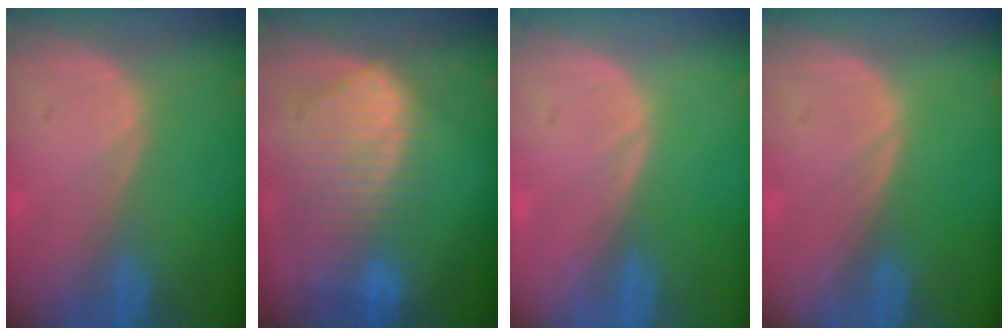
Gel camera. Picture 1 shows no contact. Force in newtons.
{"total": 10.6, "press": 9.1, "slide": 5.4}
{"total": 0.0}
{"total": 0.0}